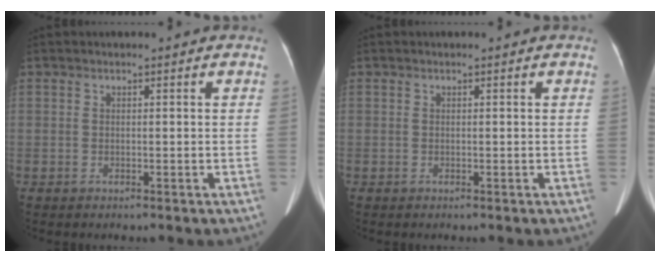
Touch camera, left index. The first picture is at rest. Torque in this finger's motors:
{"motor_torque": [-0.01, 0.02, 0.00, 0.00]}